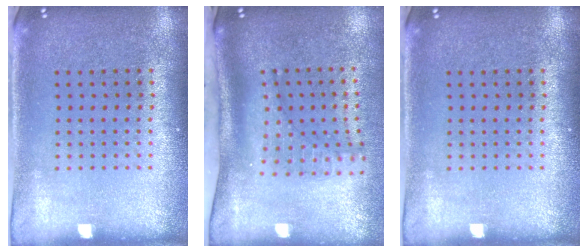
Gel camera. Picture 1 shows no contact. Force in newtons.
{"total": 1.9, "press": 1.4, "slide": 1.3}
{"total": 0.0}